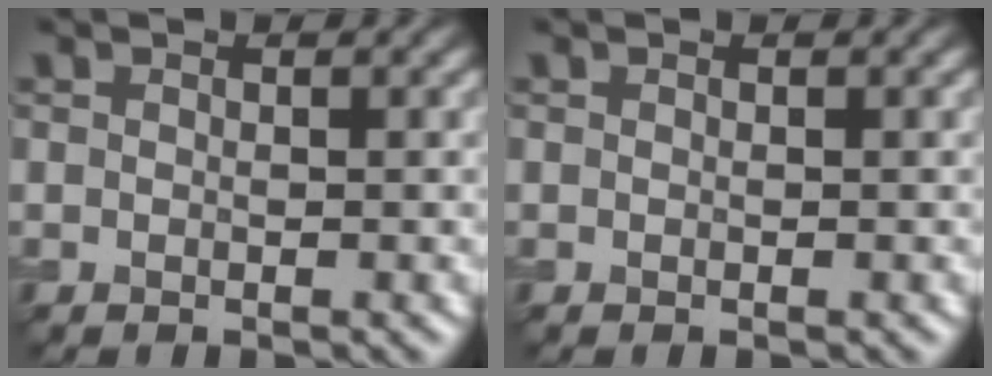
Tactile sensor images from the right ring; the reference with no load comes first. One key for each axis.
{"total": 0.0}